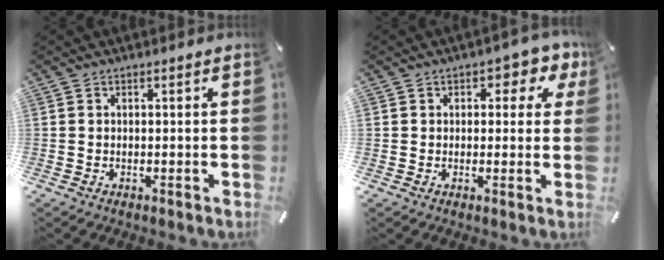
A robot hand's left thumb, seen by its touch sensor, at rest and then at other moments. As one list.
[{"total": 4.8, "force": [1.9, 3.7, 2.5], "torque": [-0.018, -0.009, 0.025]}]